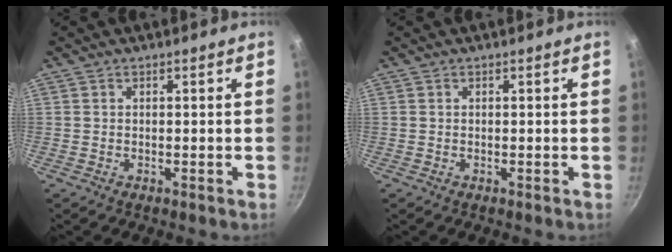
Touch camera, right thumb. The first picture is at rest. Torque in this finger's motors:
{"motor_torque": [-0.04, 0.04, 0.00, 0.00, 0.03]}